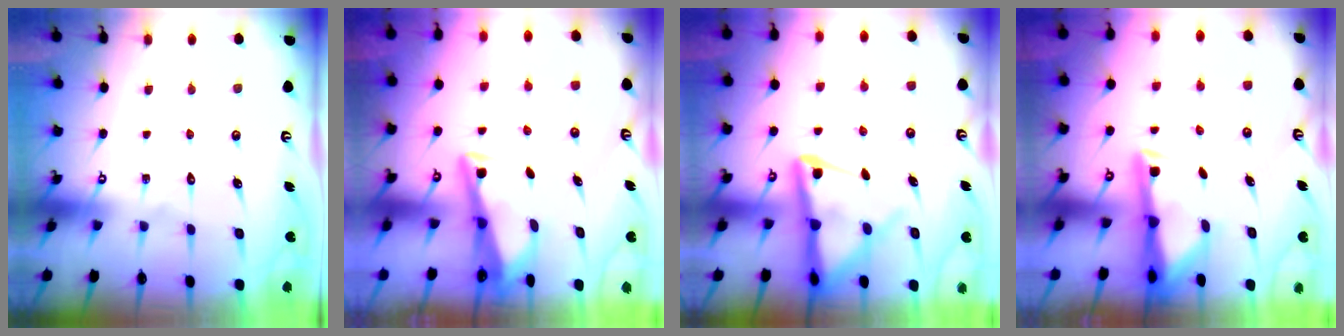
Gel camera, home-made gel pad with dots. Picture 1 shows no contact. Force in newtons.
{"total": 3.4, "press": 3.4, "slide": 0.3}
{"total": 11.1, "press": 11.1, "slide": 1.1}
{"total": 2.8, "press": 2.8, "slide": 0.5}